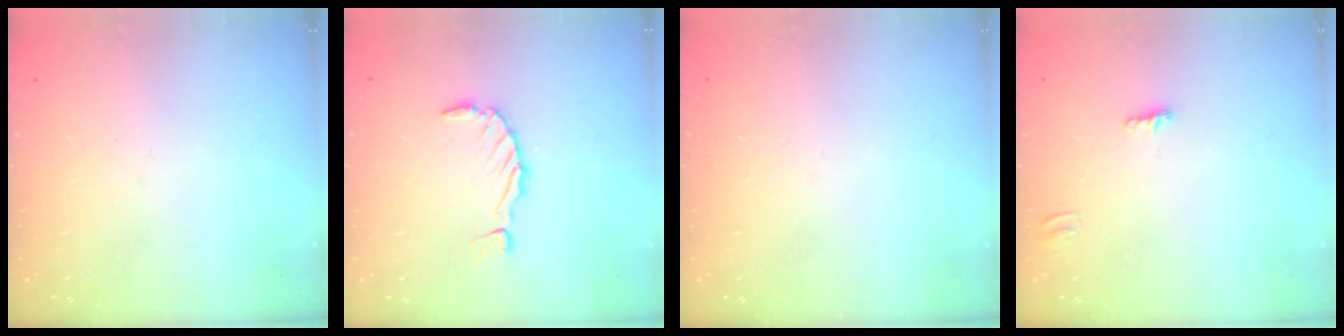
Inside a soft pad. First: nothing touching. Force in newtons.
{"total": 1.5, "press": 1.4, "slide": 0.3}
{"total": 0.0}
{"total": 3.5, "press": 3.5, "slide": 0.3}